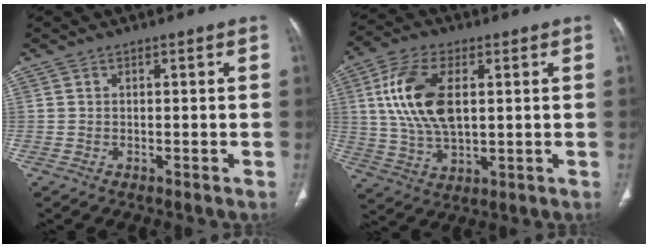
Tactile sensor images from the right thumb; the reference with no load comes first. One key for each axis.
{"total": 14.0, "fx": 2.8, "fy": 7.4, "fz": 11.5, "tx": -0.227, "ty": -0.002, "tz": 0.055}